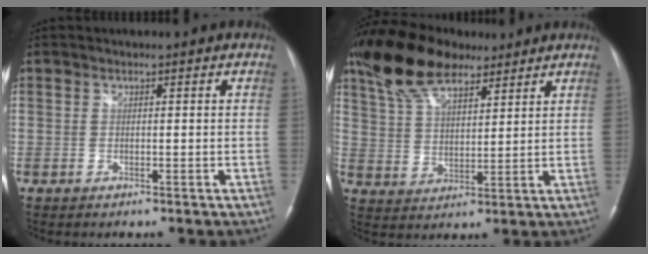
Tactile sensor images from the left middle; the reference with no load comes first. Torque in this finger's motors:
{"motor_torque": [1.43, -0.71, 0.21, 0.17]}